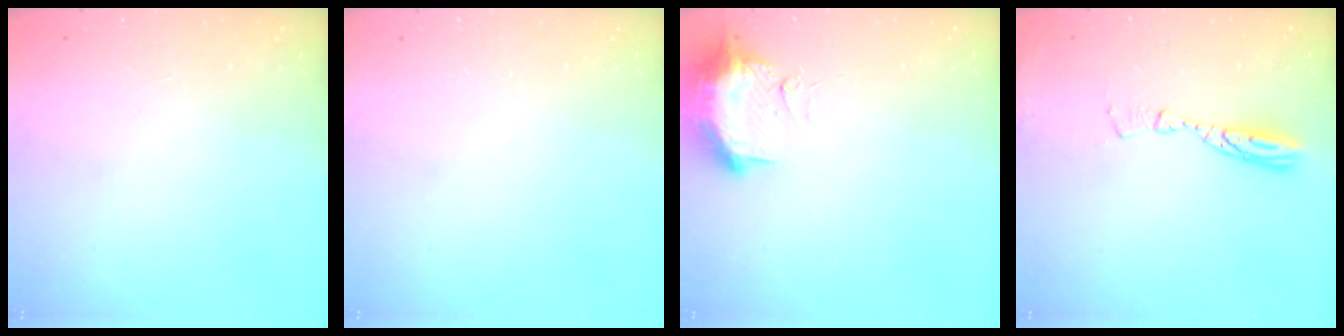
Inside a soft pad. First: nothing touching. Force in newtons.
{"total": 0.0}
{"total": 19.1, "press": 13.0, "slide": 14.0}
{"total": 8.0, "press": 8.0, "slide": 0.7}